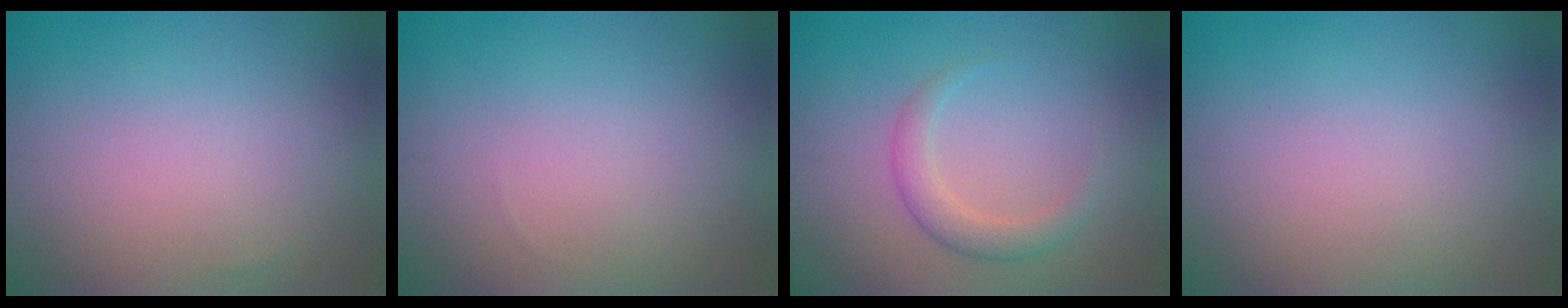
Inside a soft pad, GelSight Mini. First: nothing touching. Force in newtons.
{"total": 0.0}
{"total": 2.5, "press": 2.5, "slide": 0.2}
{"total": 0.0}